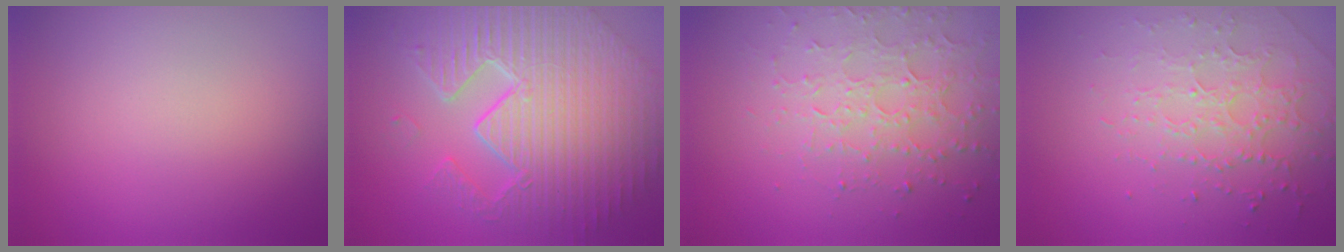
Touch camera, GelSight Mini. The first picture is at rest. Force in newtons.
{"total": 11.6, "press": 7.4, "slide": 8.9}
{"total": 3.7, "press": 3.7, "slide": 0.5}
{"total": 2.6, "press": 2.4, "slide": 1.1}